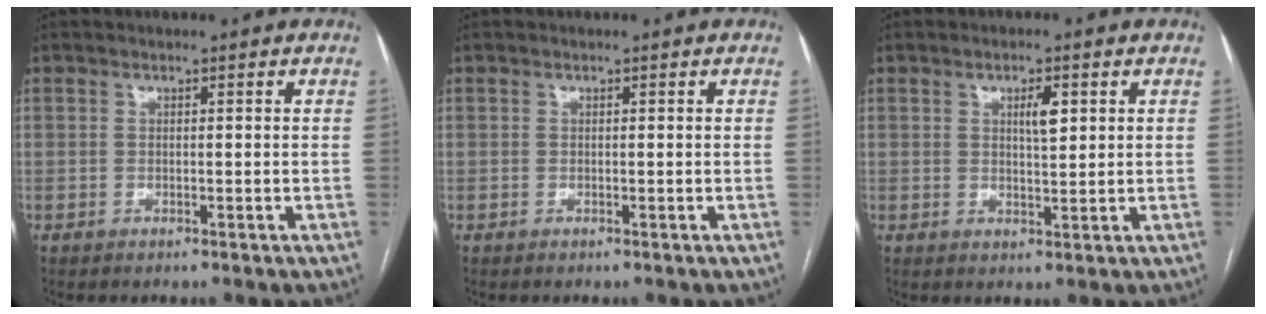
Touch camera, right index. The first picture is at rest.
{"total": 0.0}
{"total": 3.2, "force": [1.2, 0.8, 2.8], "torque": [-0.046, 0.000, 0.020]}